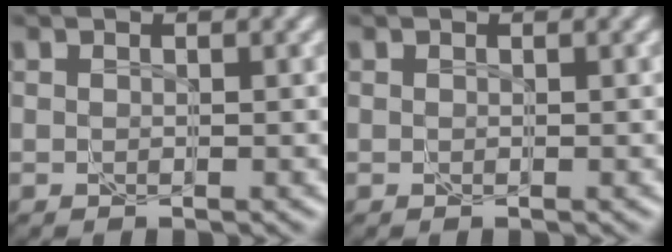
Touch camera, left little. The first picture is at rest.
{"total": 0.0}